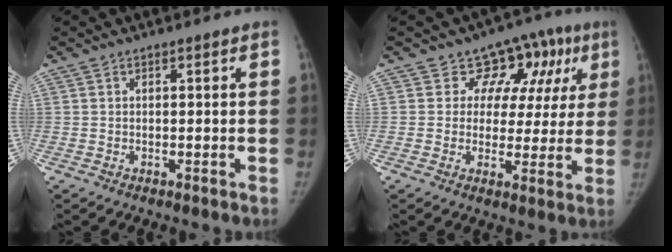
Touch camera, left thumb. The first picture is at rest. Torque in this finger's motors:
{"motor_torque": [-0.18, 0.19, -0.30, 0.12, -0.08]}